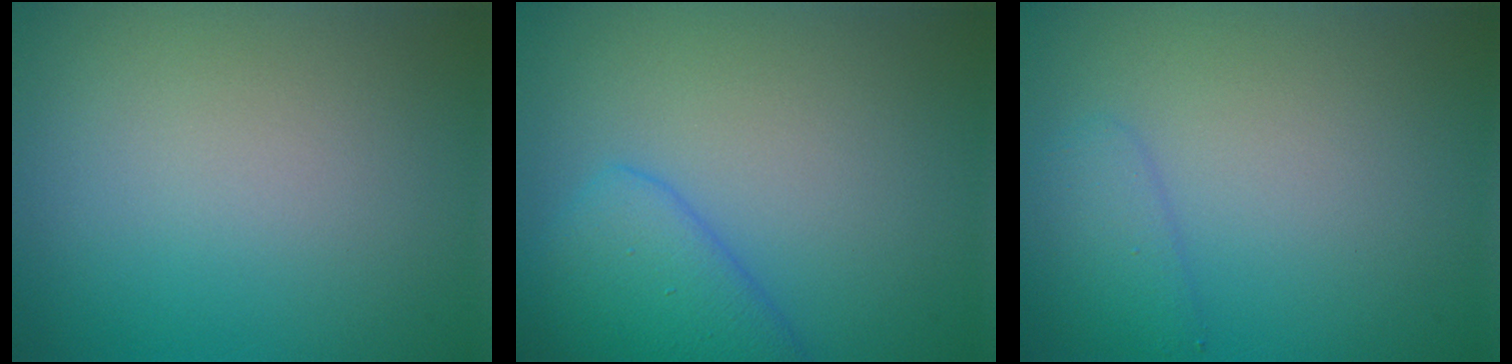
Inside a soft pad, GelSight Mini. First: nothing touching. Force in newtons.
{"total": 4.1, "press": 4.1, "slide": 0.2}
{"total": 1.7, "press": 1.7, "slide": 0.1}